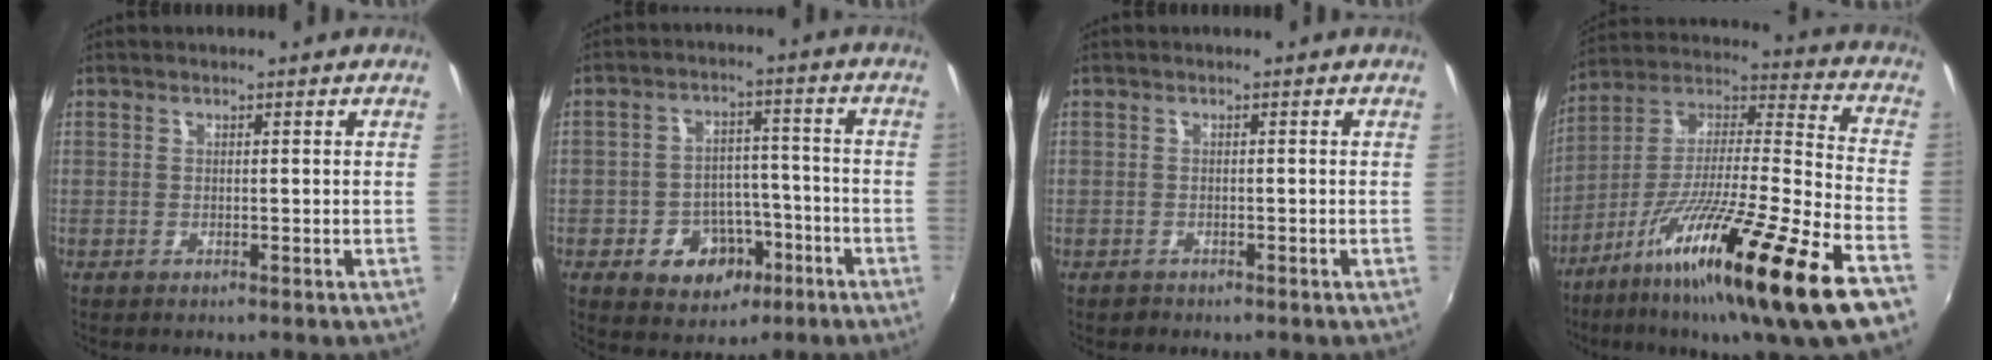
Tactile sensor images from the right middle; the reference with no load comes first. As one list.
[{"total": 9.9, "force": [-4.7, 7.5, 4.4], "torque": [-0.095, 0.023, -0.053]}, {"total": 1.1, "force": [-0.8, 0.8, 0.0], "torque": [-0.002, 0.001, -0.013]}, {"total": 25.6, "force": [-15.0, 0.7, 20.7], "torque": [-0.332, -0.043, -0.255]}]